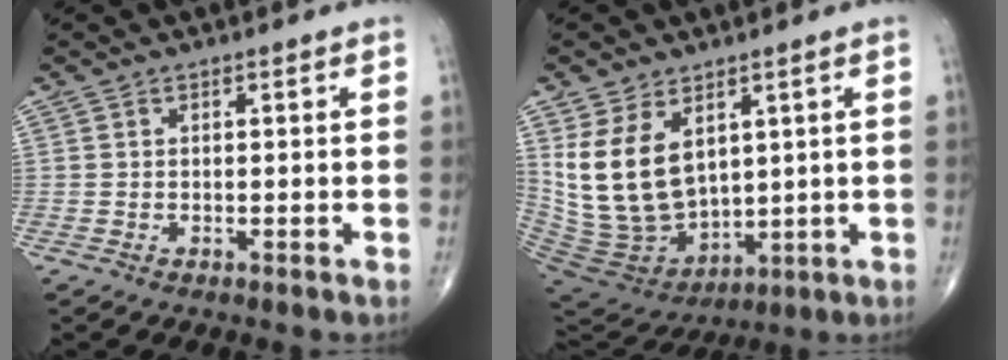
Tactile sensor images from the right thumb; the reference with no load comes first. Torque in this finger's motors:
{"motor_torque": [-0.08, 0.59, 0.93, 0.82, 0.21]}